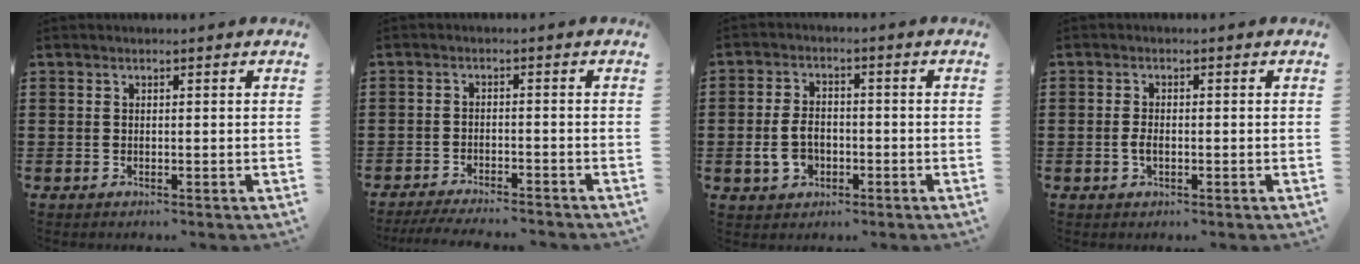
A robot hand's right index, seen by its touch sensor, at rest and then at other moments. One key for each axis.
{"total": 3.1, "fx": -3.0, "fy": -0.1, "fz": 0.5, "tx": -0.020, "ty": -0.006, "tz": -0.064}
{"total": 5.2, "fx": -1.5, "fy": 3.4, "fz": 3.7, "tx": -0.091, "ty": -0.001, "tz": -0.031}
{"total": 1.8, "fx": -0.5, "fy": 0.7, "fz": 1.6, "tx": -0.040, "ty": -0.007, "tz": -0.011}